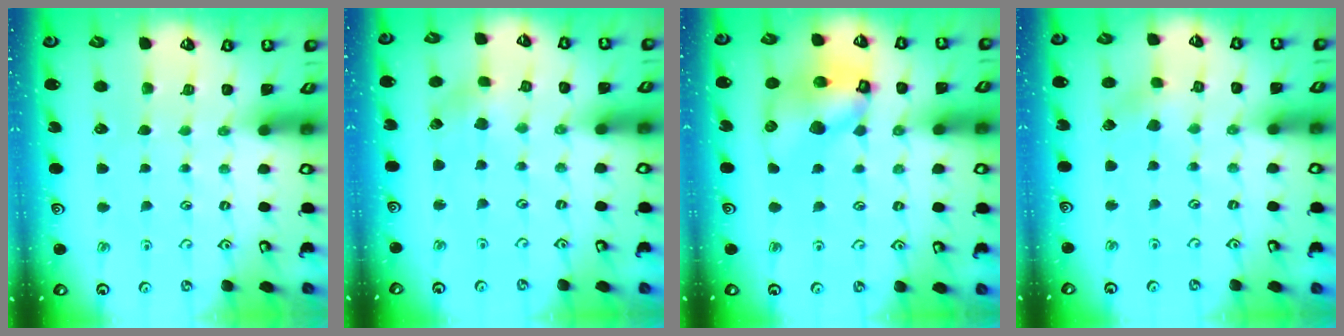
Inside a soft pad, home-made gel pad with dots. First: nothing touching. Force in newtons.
{"total": 2.0, "press": 2.0, "slide": 0.4}
{"total": 12.0, "press": 11.8, "slide": 1.9}
{"total": 2.2, "press": 2.2, "slide": 0.1}